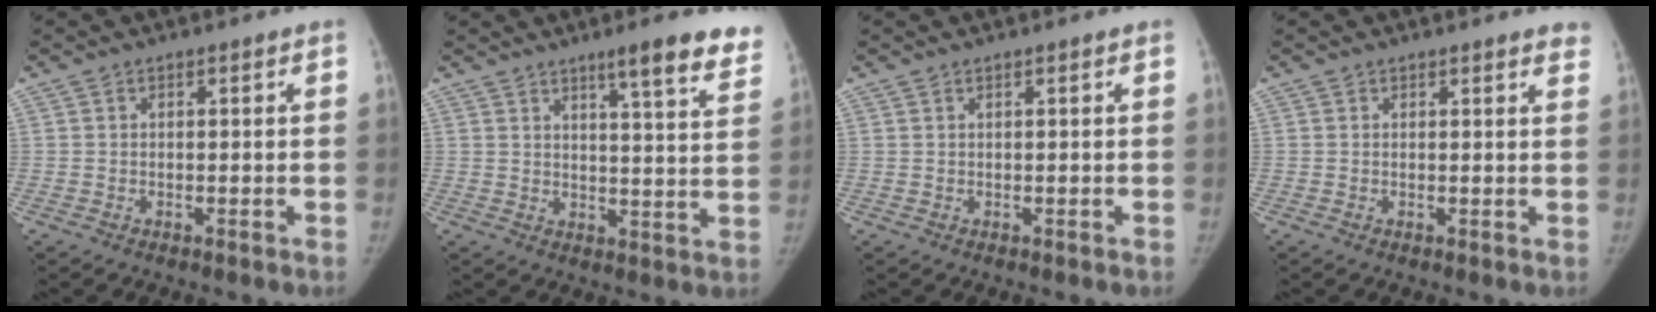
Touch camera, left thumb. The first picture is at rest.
{"total": 11.4, "force": [8.2, 1.5, 7.8], "torque": [-0.079, -0.044, 0.097]}
{"total": 0.0}
{"total": 3.7, "force": [3.3, 1.2, 1.2], "torque": [0.009, -0.009, 0.021]}